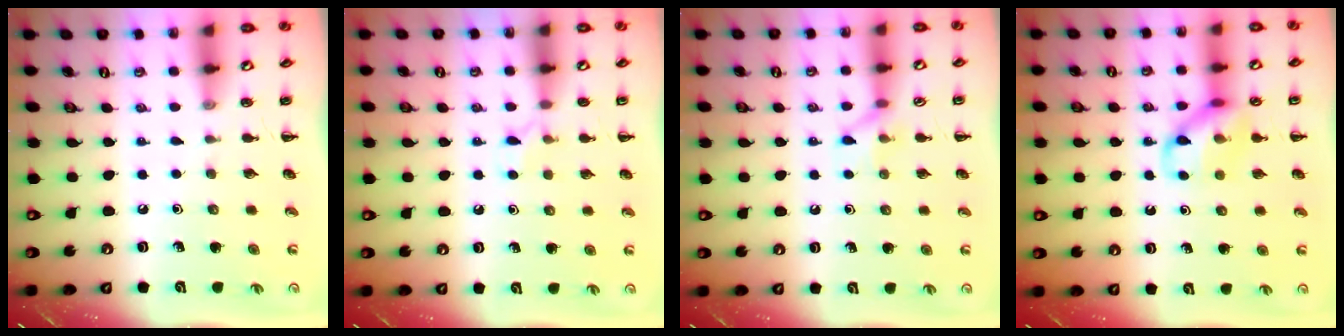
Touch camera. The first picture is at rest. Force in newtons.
{"total": 5.0, "press": 4.8, "slide": 1.6}
{"total": 6.4, "press": 6.3, "slide": 1.0}
{"total": 10.9, "press": 10.8, "slide": 1.5}